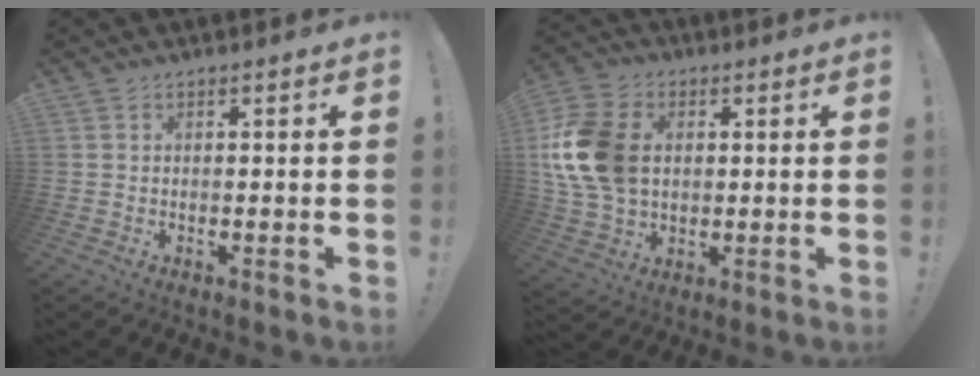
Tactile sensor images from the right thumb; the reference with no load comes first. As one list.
[{"total": 17.8, "force": [2.4, 13.2, 11.7], "torque": [-0.240, -0.002, 0.047]}]